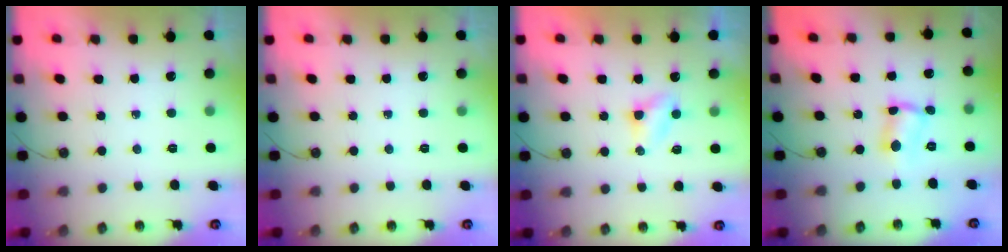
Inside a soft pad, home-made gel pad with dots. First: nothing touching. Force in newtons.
{"total": 0.0}
{"total": 3.7, "press": 3.7, "slide": 0.6}
{"total": 2.9, "press": 2.9, "slide": 0.4}